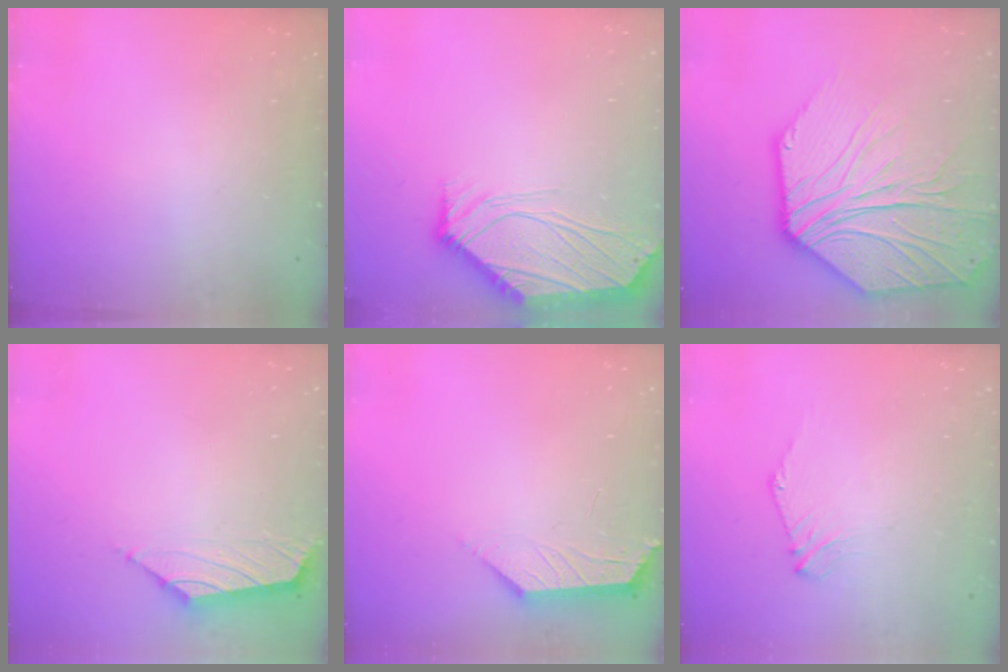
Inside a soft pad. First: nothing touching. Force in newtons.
{"total": 3.1, "press": 3.1, "slide": 0.3}
{"total": 14.6, "press": 14.4, "slide": 2.2}
{"total": 1.4, "press": 1.3, "slide": 0.6}
{"total": 1.8, "press": 1.7, "slide": 0.4}
{"total": 1.6, "press": 1.5, "slide": 0.5}